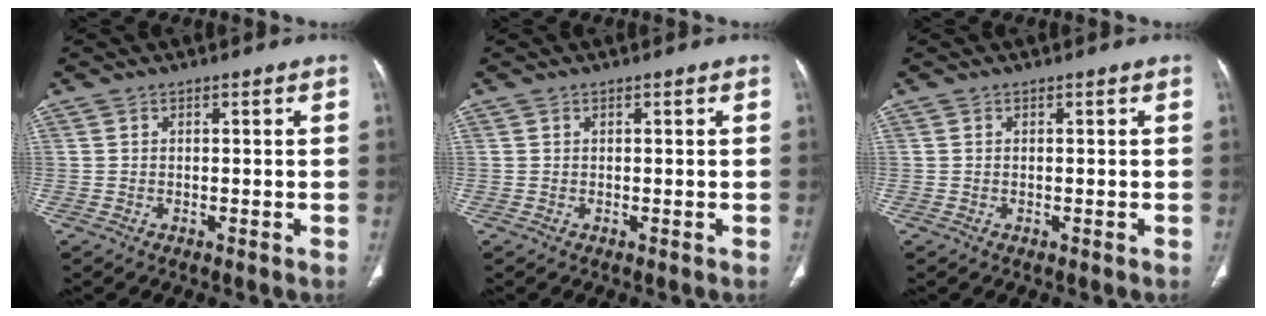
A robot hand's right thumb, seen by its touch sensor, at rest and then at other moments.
{"total": 0.0}
{"total": 0.0}